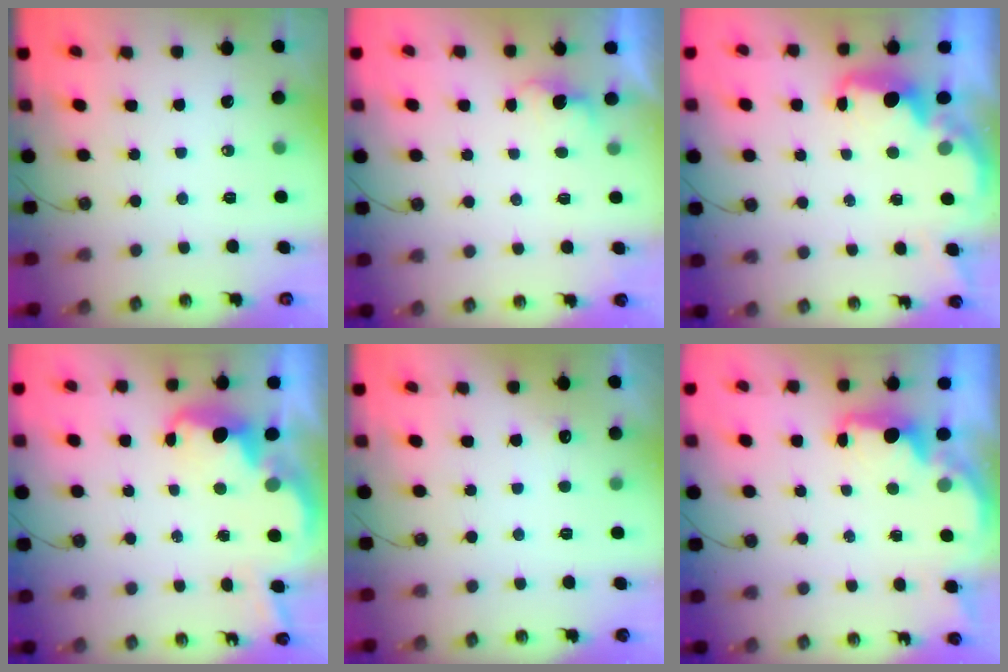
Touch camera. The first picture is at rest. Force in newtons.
{"total": 1.5, "press": 1.3, "slide": 0.8}
{"total": 2.1, "press": 2.0, "slide": 0.7}
{"total": 4.5, "press": 4.4, "slide": 0.6}
{"total": 3.6, "press": 3.4, "slide": 1.3}
{"total": 2.3, "press": 2.1, "slide": 0.8}